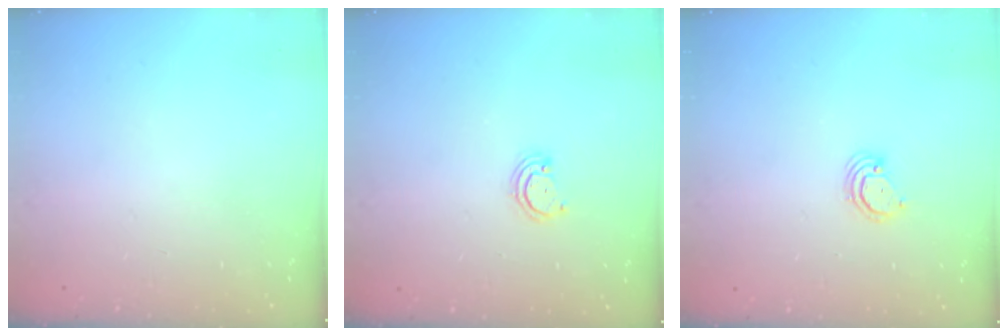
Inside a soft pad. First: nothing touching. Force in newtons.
{"total": 3.1, "press": 3.1, "slide": 0.4}
{"total": 2.9, "press": 2.9, "slide": 0.3}